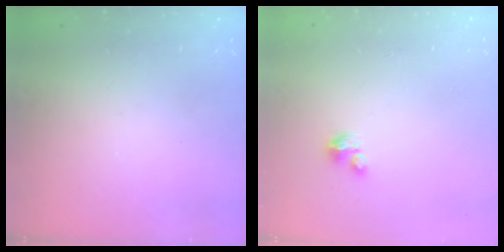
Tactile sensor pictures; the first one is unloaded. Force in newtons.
{"total": 1.9, "press": 1.9, "slide": 0.1}